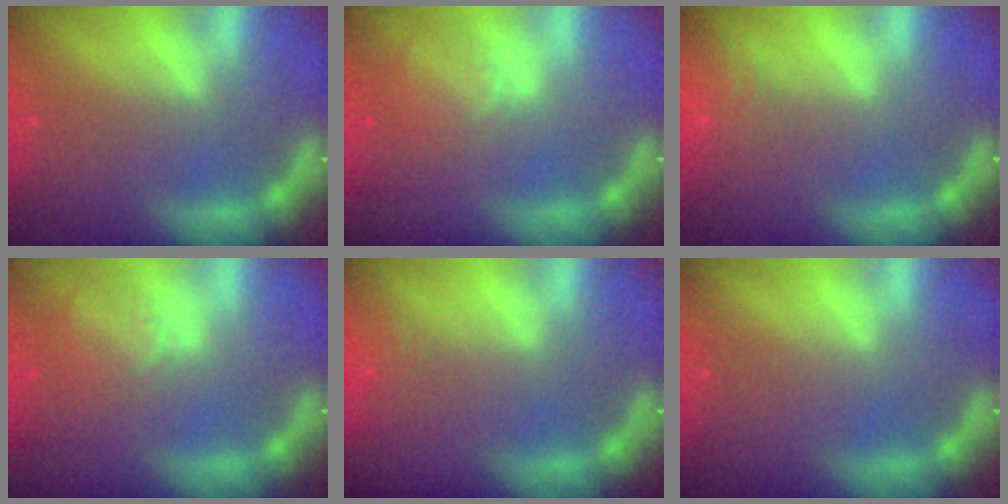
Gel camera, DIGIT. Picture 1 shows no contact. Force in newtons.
{"total": 2.9}
{"total": 4.5}
{"total": 2.9}
{"total": 1.9}
{"total": 0.0}